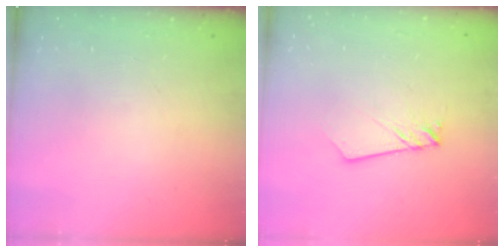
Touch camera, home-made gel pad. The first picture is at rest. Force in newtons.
{"total": 1.9, "press": 1.9, "slide": 0.2}